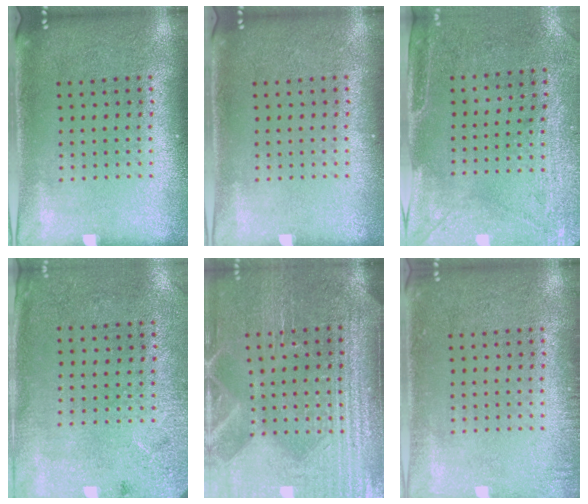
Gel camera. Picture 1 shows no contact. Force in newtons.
{"total": 0.0}
{"total": 3.0, "press": 2.4, "slide": 1.8}
{"total": 2.6, "press": 2.1, "slide": 1.6}
{"total": 4.5, "press": 4.1, "slide": 1.8}
{"total": 1.3, "press": 1.2, "slide": 0.2}